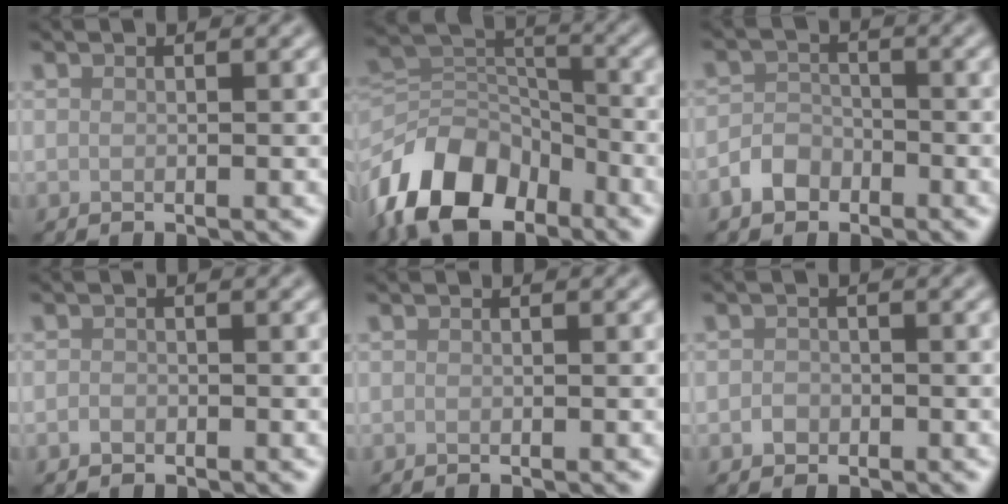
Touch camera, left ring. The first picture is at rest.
{"total": 10.8, "force": [-6.7, 6.3, 5.7], "torque": [-0.099, 0.000, -0.136]}
{"total": 2.4, "force": [-1.5, 1.7, 0.8], "torque": [-0.010, 0.009, -0.034]}
{"total": 0.7, "force": [-0.4, 0.5, 0.2], "torque": [-0.004, -0.002, -0.008]}
{"total": 0.0}
{"total": 1.0, "force": [-0.4, 0.9, 0.2], "torque": [0.001, -0.001, -0.010]}